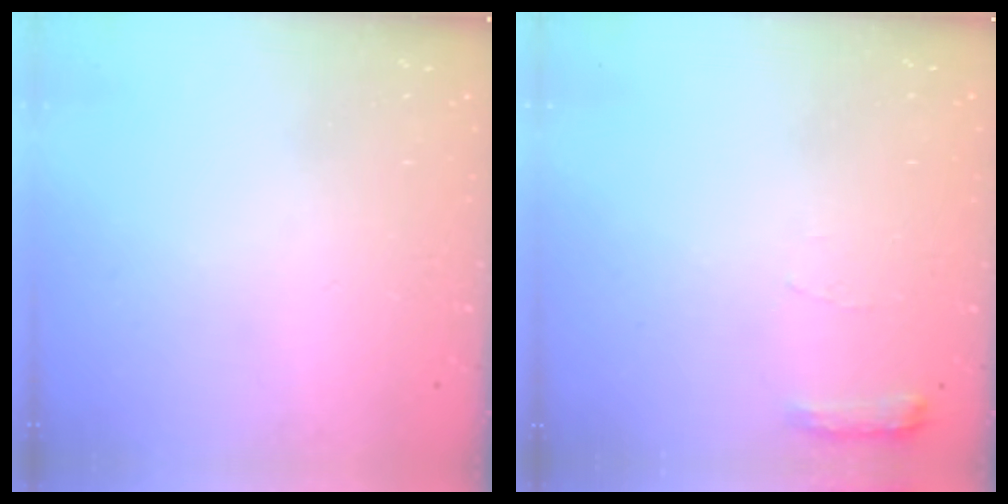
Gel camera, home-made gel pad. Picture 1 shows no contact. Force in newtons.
{"total": 5.6, "press": 5.6, "slide": 0.7}